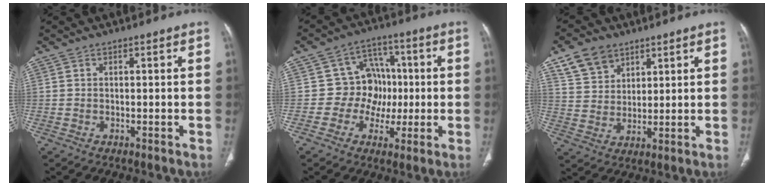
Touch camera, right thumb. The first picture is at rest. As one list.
[{"total": 8.9, "force": [-0.4, 8.1, 3.6], "torque": [0.010, 0.024, -0.014]}, {"total": 7.9, "force": [5.1, 5.3, 3.0], "torque": [-0.035, -0.021, 0.104]}]